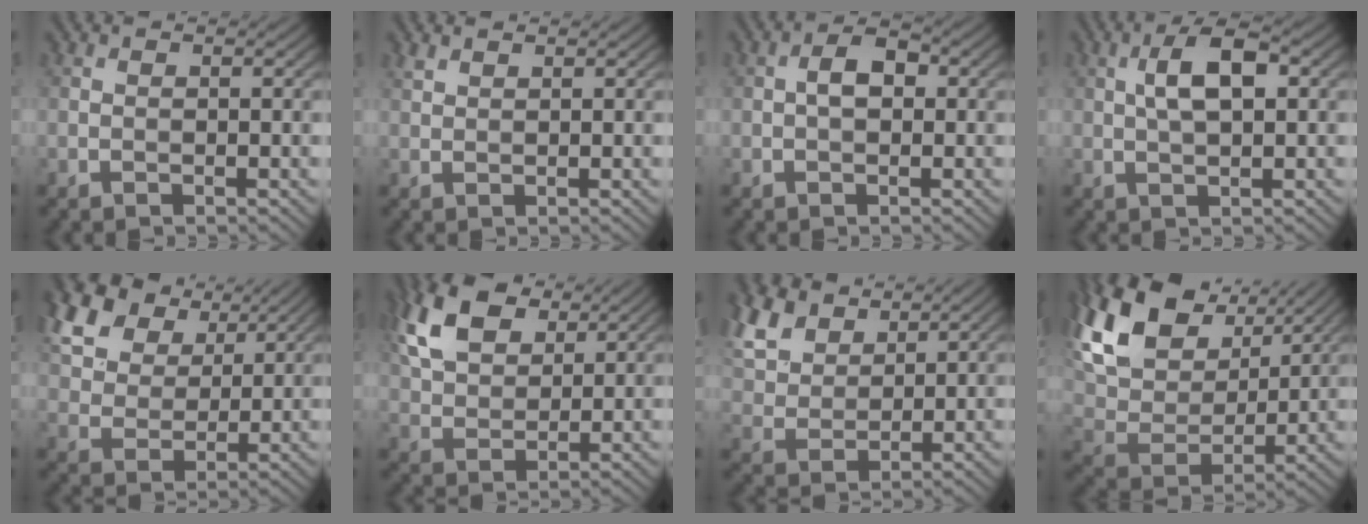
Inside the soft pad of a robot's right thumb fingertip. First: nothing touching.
{"total": 1.2, "force": [1.0, 0.4, 0.4], "torque": [-0.015, 0.002, 0.025]}
{"total": 3.0, "force": [0.1, 1.8, 2.4], "torque": [-0.042, 0.007, -0.004]}
{"total": 5.6, "force": [1.2, 2.2, 4.9], "torque": [-0.096, 0.010, 0.020]}
{"total": 12.2, "force": [7.1, 7.3, 6.6], "torque": [-0.181, 0.026, 0.127]}
{"total": 11.1, "force": [5.8, 6.4, 7.0], "torque": [-0.183, 0.022, 0.116]}
{"total": 9.3, "force": [5.9, 5.2, 4.9], "torque": [-0.150, 0.018, 0.123]}
{"total": 16.0, "force": [9.3, 9.1, 9.4], "torque": [-0.243, 0.028, 0.168]}